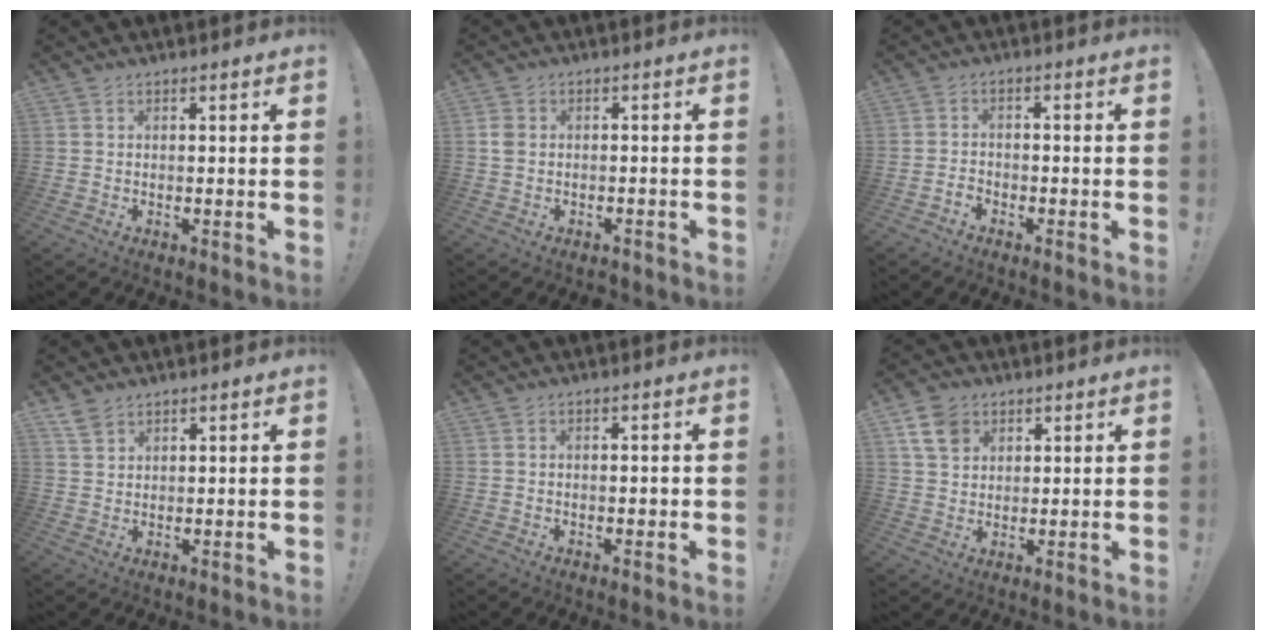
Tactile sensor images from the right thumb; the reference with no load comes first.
{"total": 3.5, "force": [-1.3, 2.6, 2.0], "torque": [-0.045, 0.011, -0.021]}
{"total": 2.1, "force": [-1.7, 1.0, 0.7], "torque": [-0.014, 0.002, -0.033]}
{"total": 3.2, "force": [2.7, 1.3, 1.3], "torque": [-0.014, -0.020, 0.049]}
{"total": 0.8, "force": [-0.4, 0.6, 0.4], "torque": [-0.005, 0.003, -0.006]}
{"total": 8.4, "force": [4.3, 6.0, 3.9], "torque": [-0.069, -0.011, 0.088]}